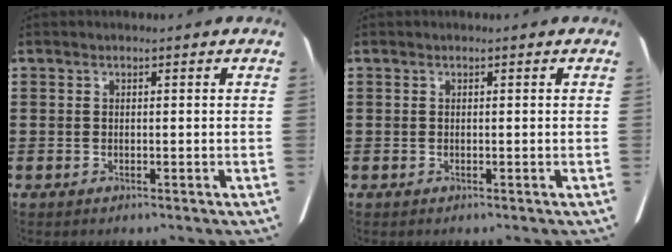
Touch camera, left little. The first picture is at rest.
{"total": 0.0}